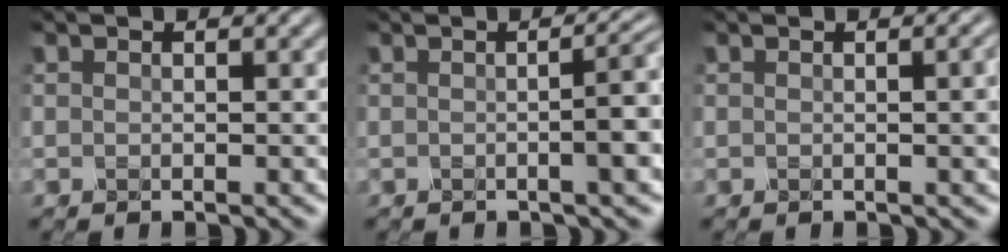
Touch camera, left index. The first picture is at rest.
{"total": 5.9, "force": [0.1, 2.2, 5.5], "torque": [-0.034, 0.027, -0.014]}
{"total": 4.6, "force": [0.9, 2.2, 3.9], "torque": [-0.021, 0.025, -0.006]}